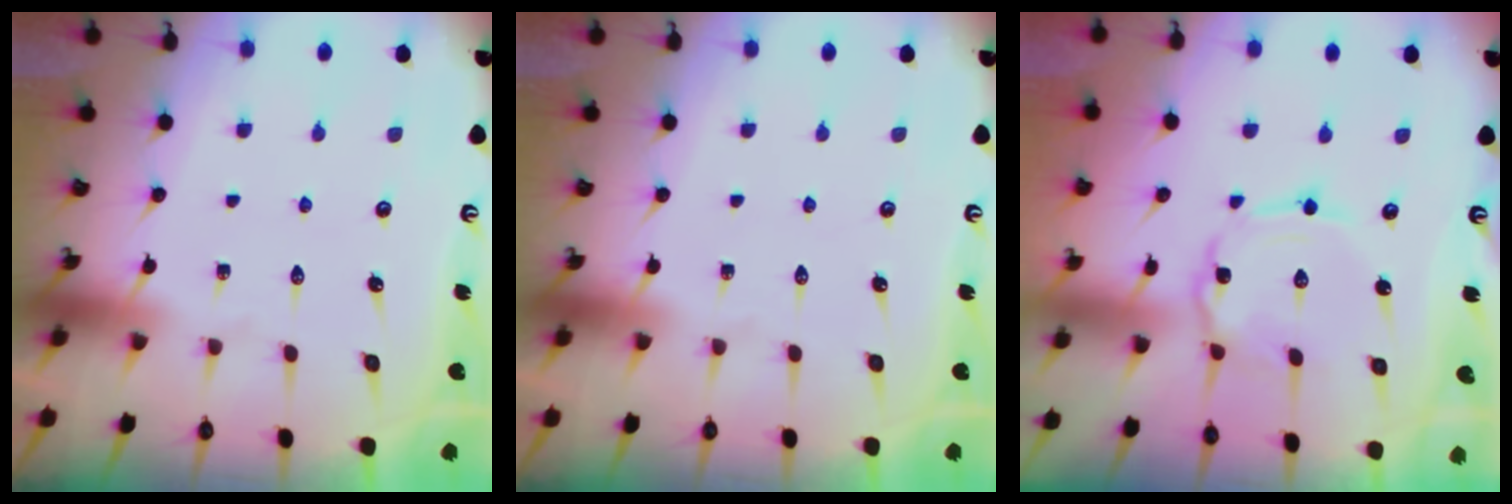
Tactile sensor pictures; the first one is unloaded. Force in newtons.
{"total": 0.0}
{"total": 1.6, "press": 1.5, "slide": 0.2}